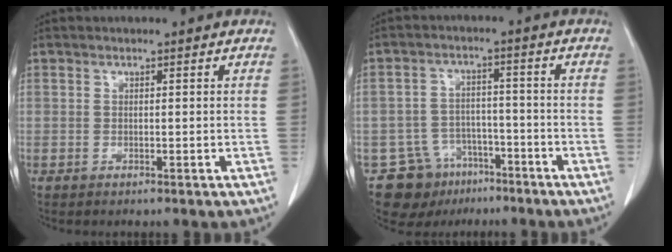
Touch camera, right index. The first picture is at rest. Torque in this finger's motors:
{"motor_torque": [-0.14, -0.05, -0.29, -0.08]}